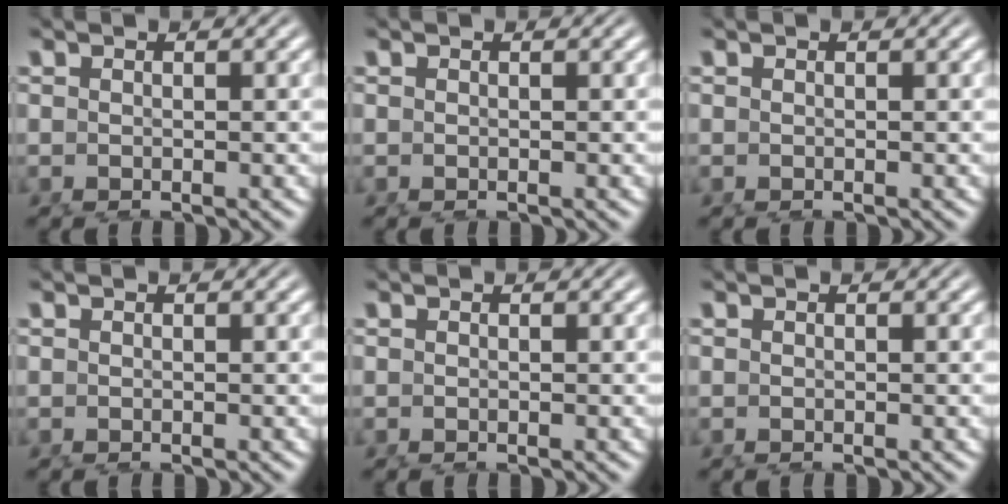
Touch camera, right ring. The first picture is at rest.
{"total": 0.0}
{"total": 0.0}
{"total": 0.0}
{"total": 0.0}
{"total": 0.0}